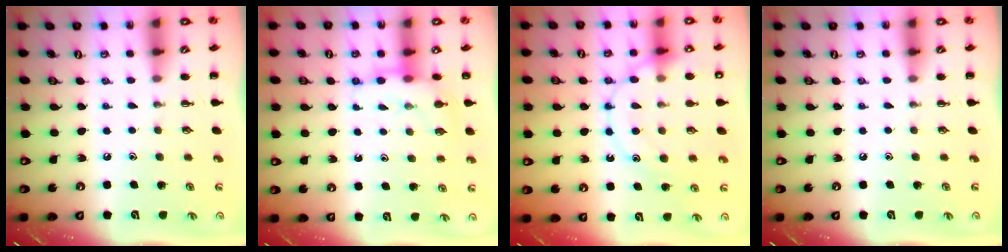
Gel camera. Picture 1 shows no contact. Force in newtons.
{"total": 8.5, "press": 8.4, "slide": 0.7}
{"total": 16.7, "press": 16.6, "slide": 1.5}
{"total": 0.0}